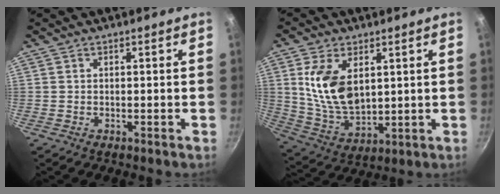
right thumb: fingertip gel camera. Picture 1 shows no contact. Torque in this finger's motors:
{"motor_torque": [0.14, 0.15, 1.08, 0.20, 0.13]}